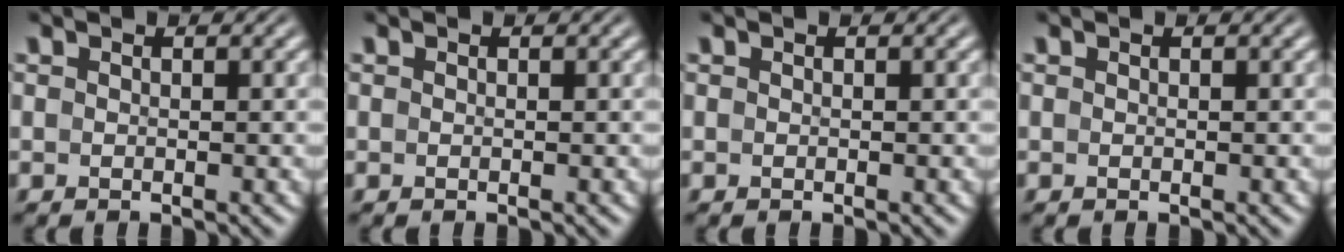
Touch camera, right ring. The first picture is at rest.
{"total": 0.0}
{"total": 0.0}
{"total": 0.0}